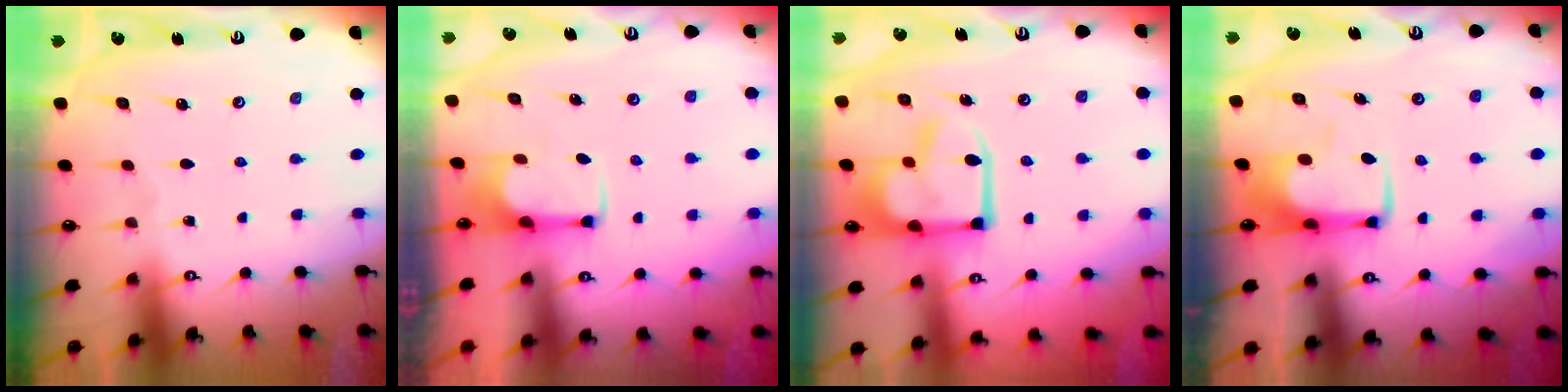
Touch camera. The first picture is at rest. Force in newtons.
{"total": 2.3, "press": 2.2, "slide": 0.8}
{"total": 7.3, "press": 7.2, "slide": 1.1}
{"total": 5.5, "press": 5.3, "slide": 1.3}